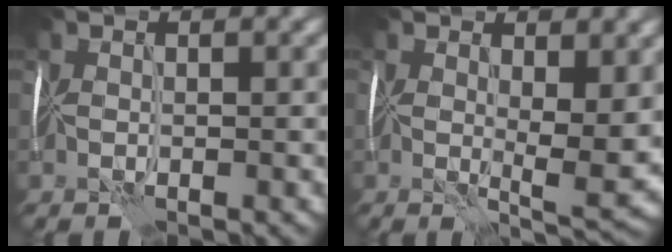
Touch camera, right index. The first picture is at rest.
{"total": 4.9, "force": [1.1, 1.8, 4.5], "torque": [-0.072, -0.009, 0.020]}